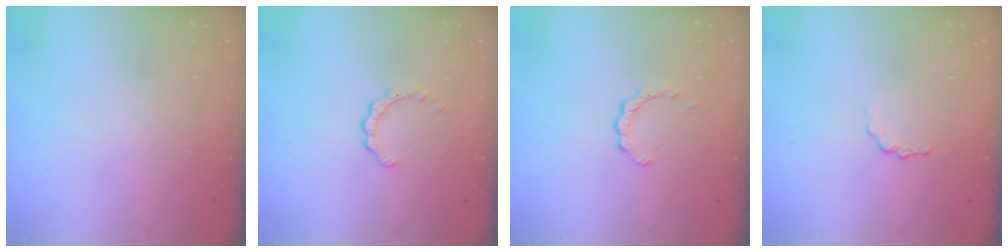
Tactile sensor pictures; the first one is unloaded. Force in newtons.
{"total": 2.2, "press": 2.1, "slide": 0.3}
{"total": 2.2, "press": 2.2, "slide": 0.2}
{"total": 1.0, "press": 1.0, "slide": 0.2}